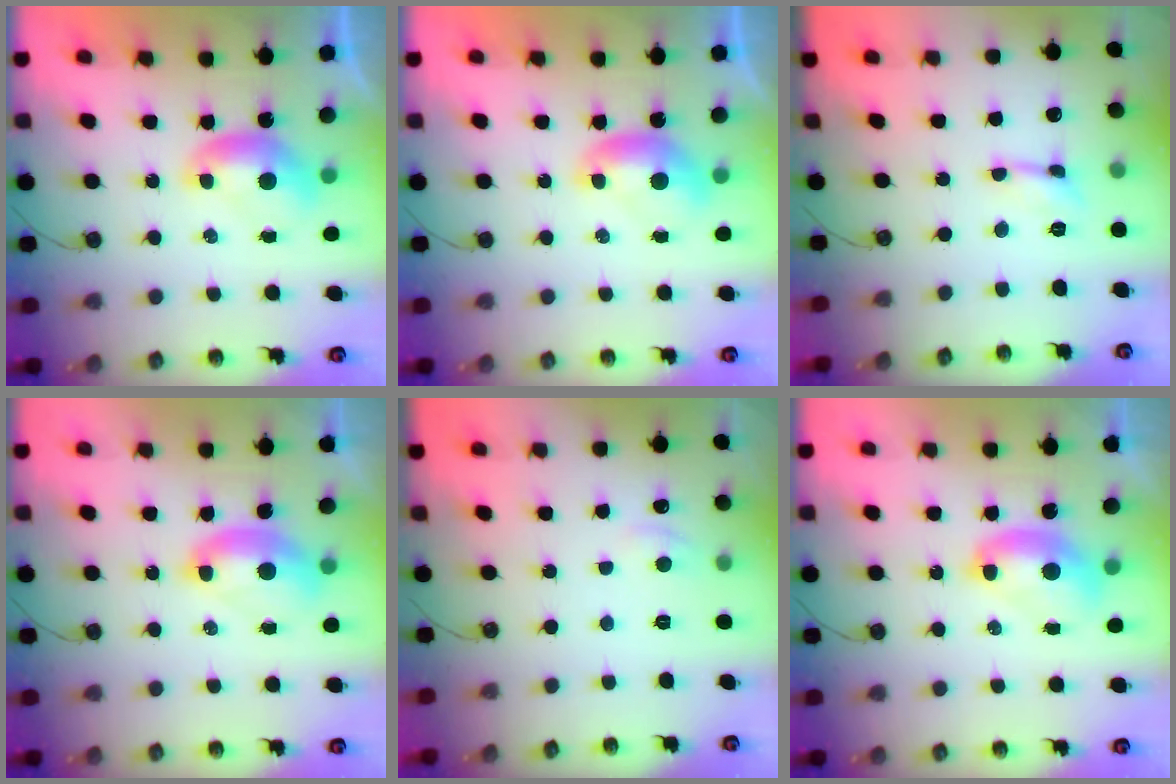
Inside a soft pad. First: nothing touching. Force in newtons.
{"total": 0.0}
{"total": 0.0}
{"total": 2.6, "press": 2.5, "slide": 0.6}
{"total": 2.2, "press": 2.2, "slide": 0.5}
{"total": 2.7, "press": 2.7, "slide": 0.1}